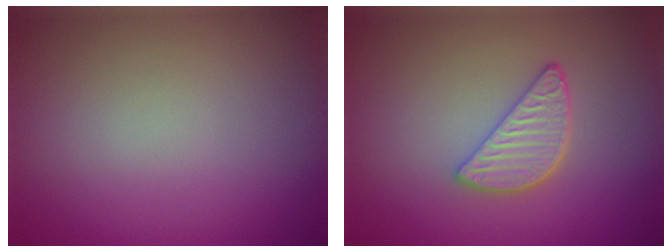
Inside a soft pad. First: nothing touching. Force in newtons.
{"total": 3.5, "press": 2.9, "slide": 2.0}